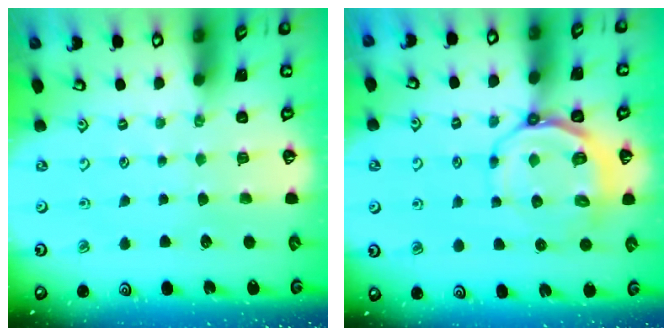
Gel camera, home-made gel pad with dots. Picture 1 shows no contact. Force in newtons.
{"total": 8.8, "press": 8.3, "slide": 3.0}